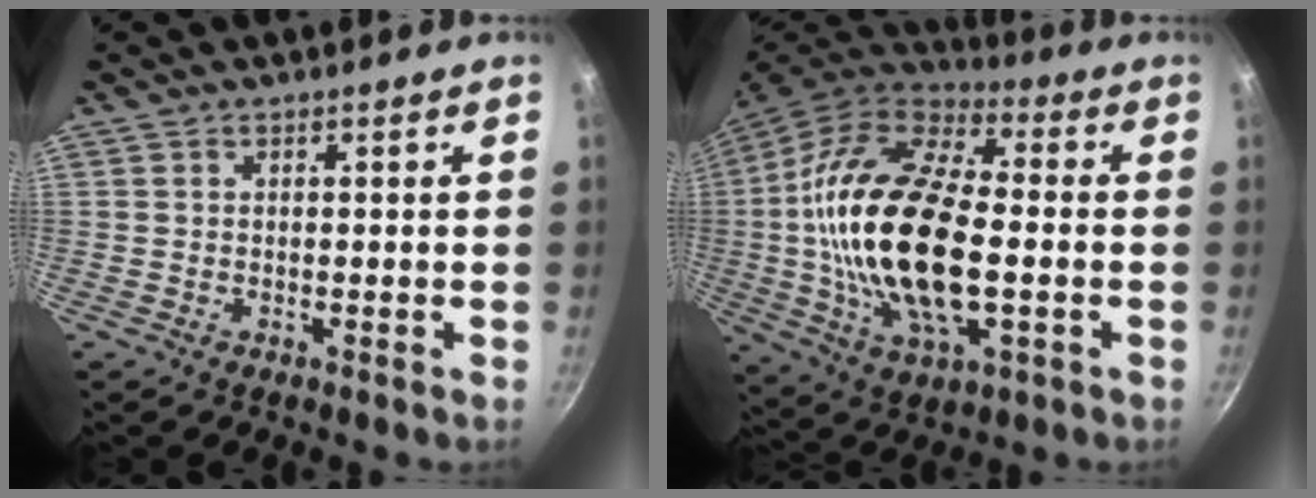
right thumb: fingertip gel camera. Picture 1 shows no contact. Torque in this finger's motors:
{"motor_torque": [-0.53, 2.55, 2.54, -0.23, 0.37]}